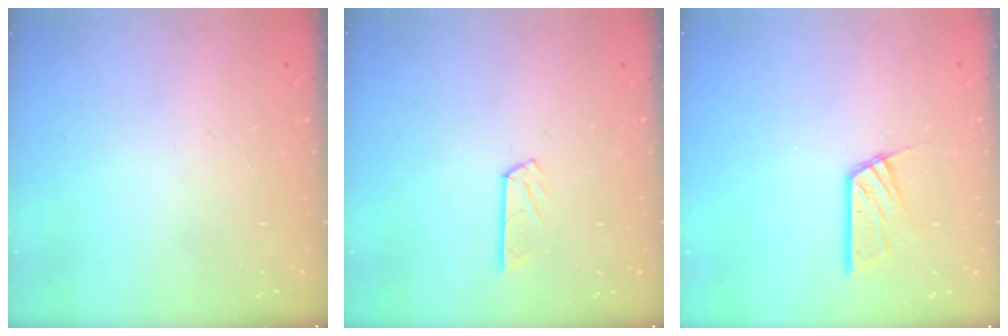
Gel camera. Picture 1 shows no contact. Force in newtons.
{"total": 5.4, "press": 5.4, "slide": 0.3}
{"total": 10.5, "press": 10.5, "slide": 0.8}